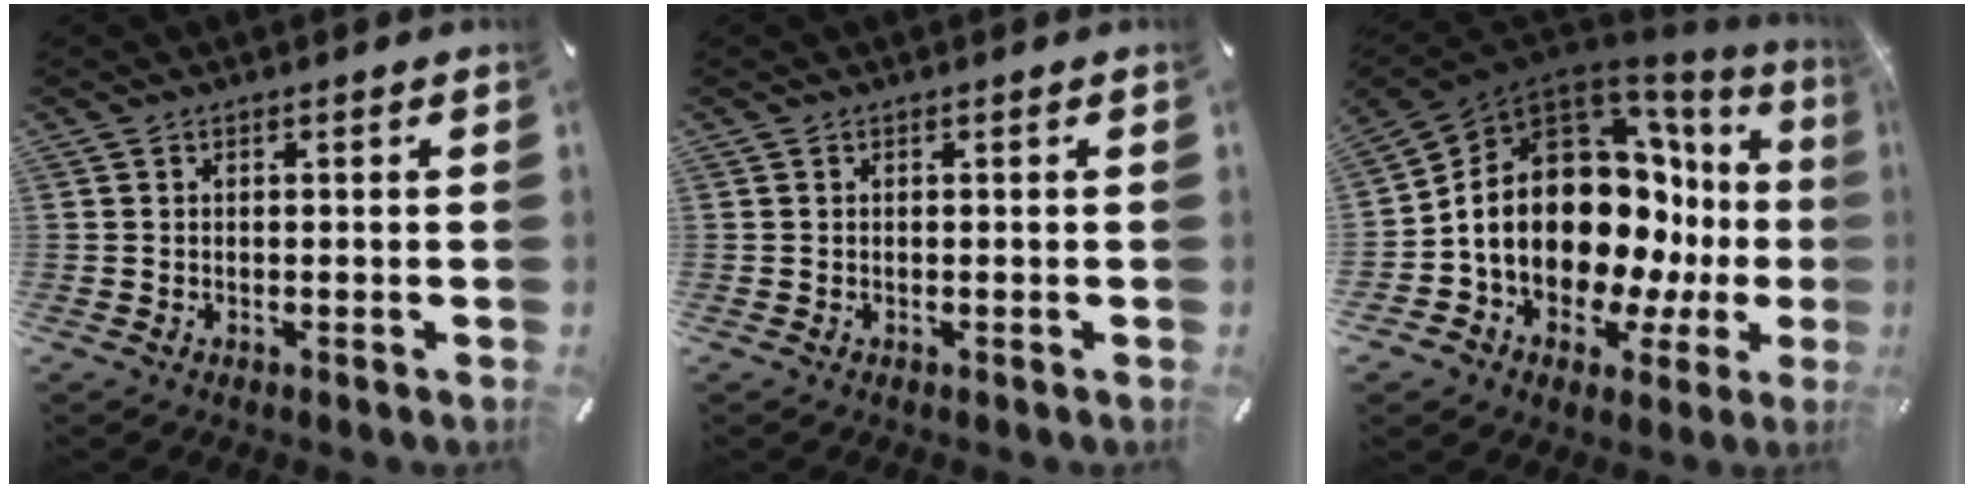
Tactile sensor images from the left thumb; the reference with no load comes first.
{"total": 0.0}
{"total": 21.8, "force": [0.6, 14.8, 16.0], "torque": [-0.288, -0.048, 0.029]}